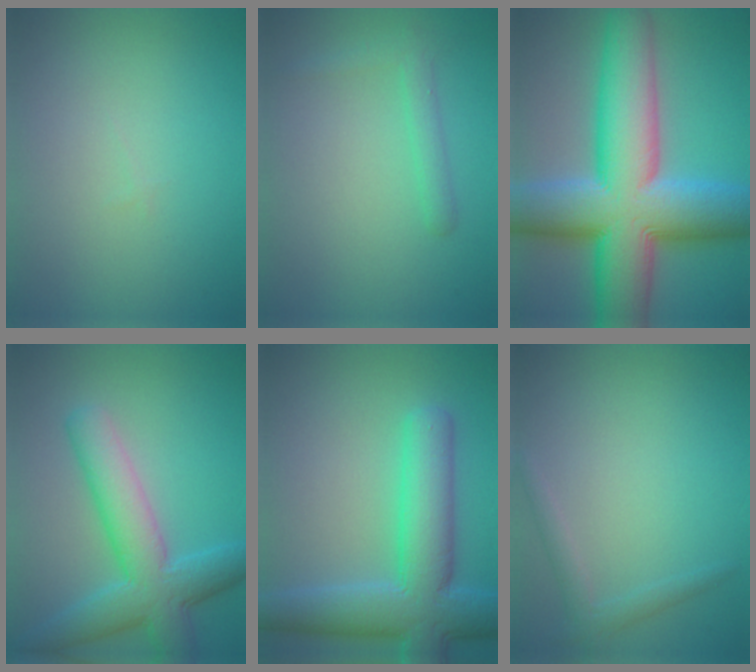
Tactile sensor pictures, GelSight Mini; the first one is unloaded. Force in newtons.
{"total": 1.7, "press": 1.7, "slide": 0.1}
{"total": 15.8, "press": 15.8, "slide": 0.3}
{"total": 7.1, "press": 7.1, "slide": 0.1}
{"total": 9.0, "press": 9.0, "slide": 0.3}
{"total": 1.6, "press": 1.6, "slide": 0.1}